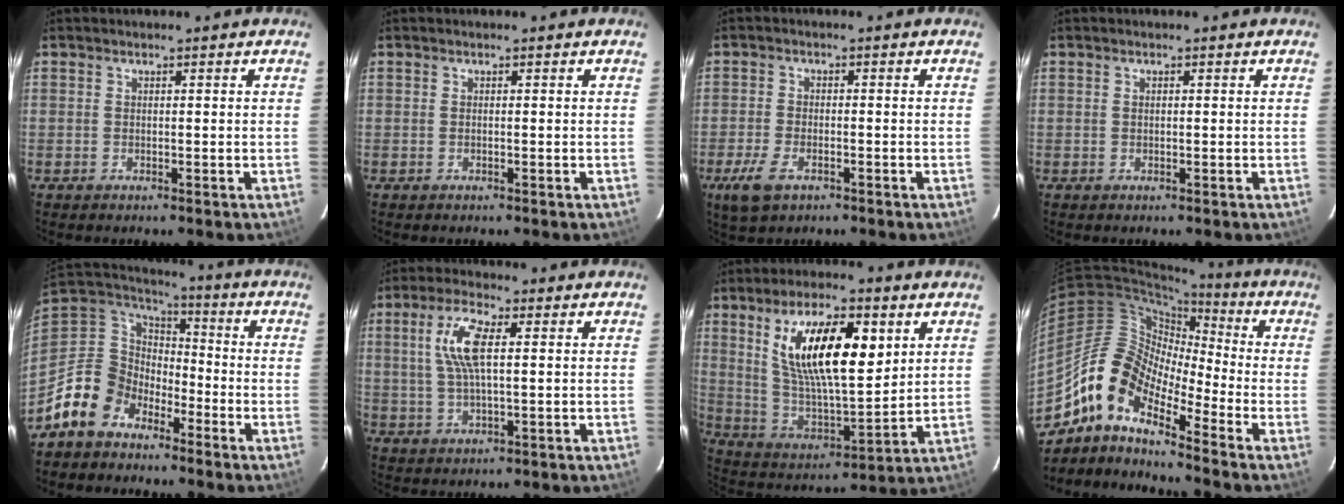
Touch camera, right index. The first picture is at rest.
{"total": 0.0}
{"total": 6.1, "force": [-3.3, 3.1, 4.0], "torque": [-0.106, -0.009, -0.062]}
{"total": 0.0}
{"total": 12.3, "force": [-8.2, 8.4, 3.7], "torque": [-0.099, 0.030, -0.158]}
{"total": 8.4, "force": [2.0, 2.6, 7.7], "torque": [-0.157, 0.011, 0.039]}
{"total": 19.3, "force": [7.2, 7.1, 16.5], "torque": [-0.293, 0.002, 0.139]}
{"total": 12.7, "force": [-8.6, 4.6, 8.2], "torque": [-0.130, 0.011, -0.181]}